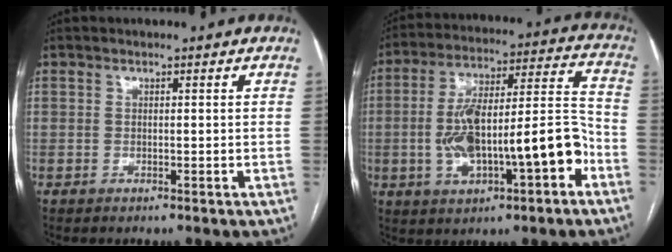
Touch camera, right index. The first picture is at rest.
{"total": 17.6, "force": [-4.9, 4.7, 16.2], "torque": [-0.278, 0.031, -0.068]}